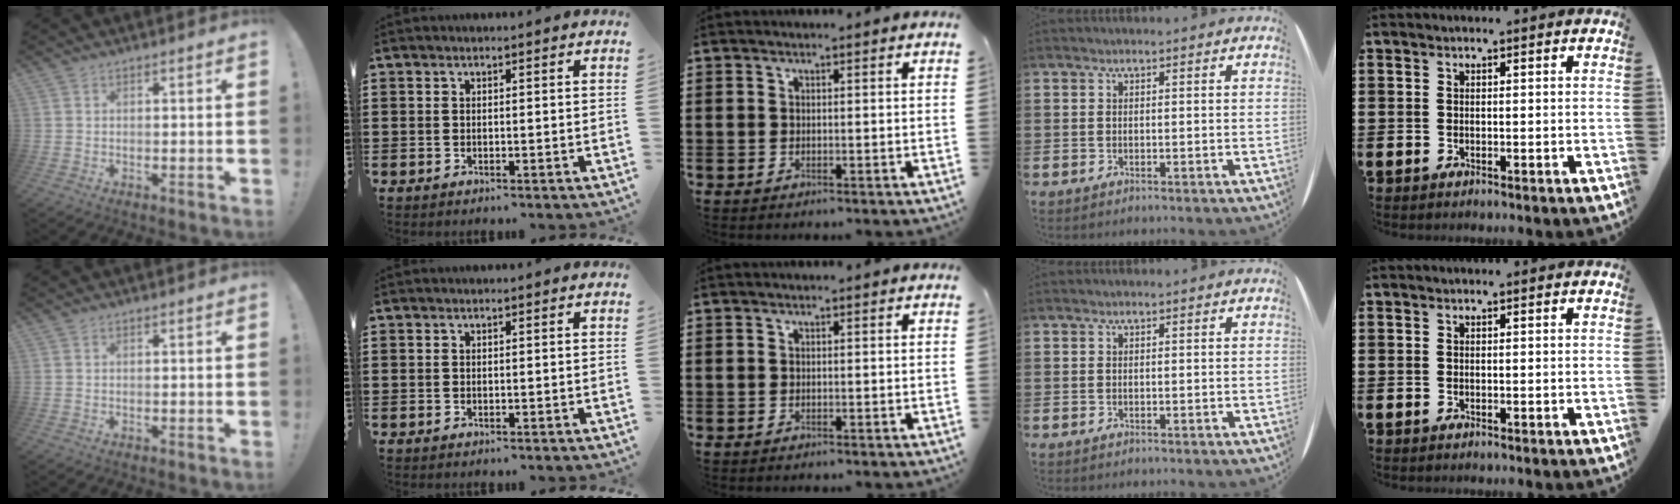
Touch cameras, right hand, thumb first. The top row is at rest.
{}